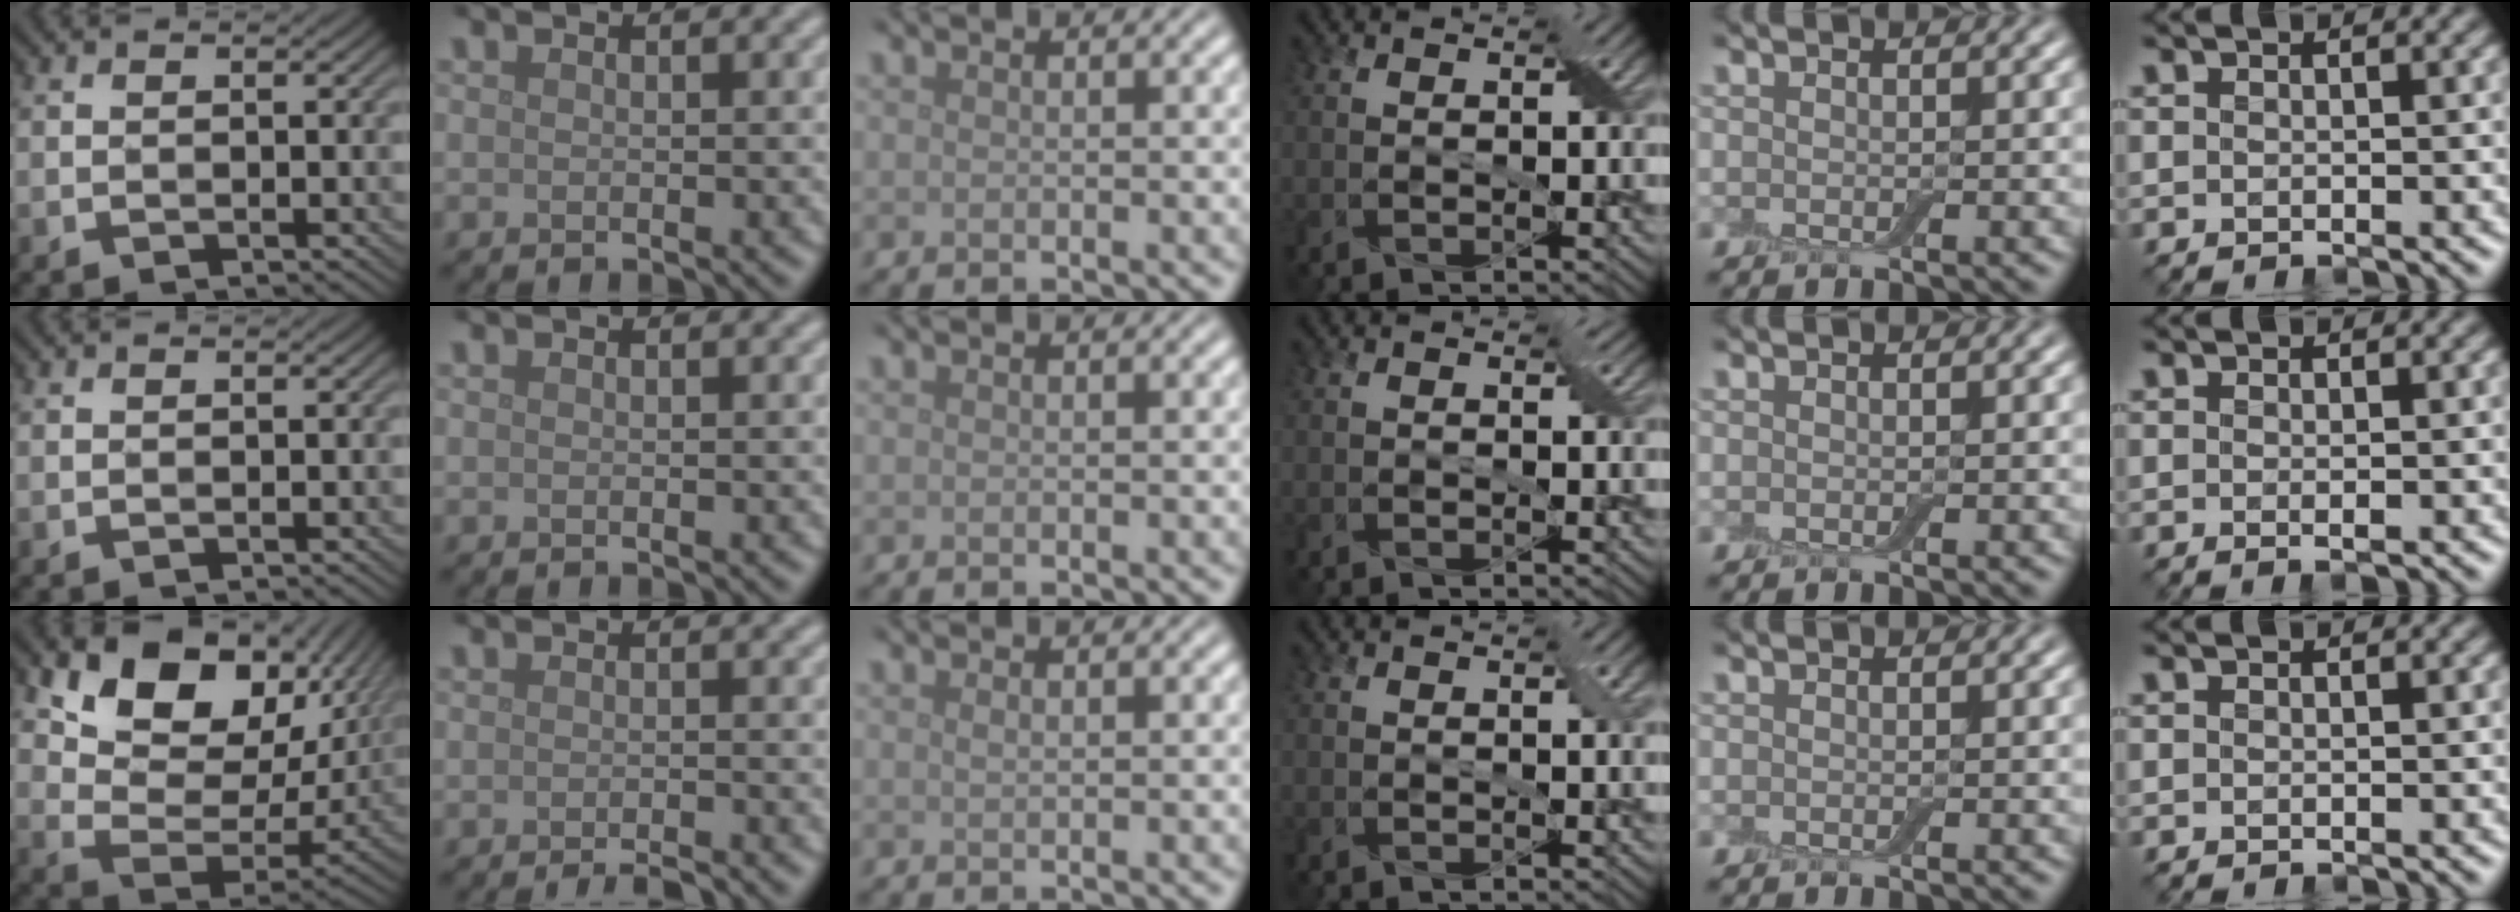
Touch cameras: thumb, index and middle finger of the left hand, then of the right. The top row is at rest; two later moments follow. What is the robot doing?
{"motion": "peel", "object": "adhesive wrap"}